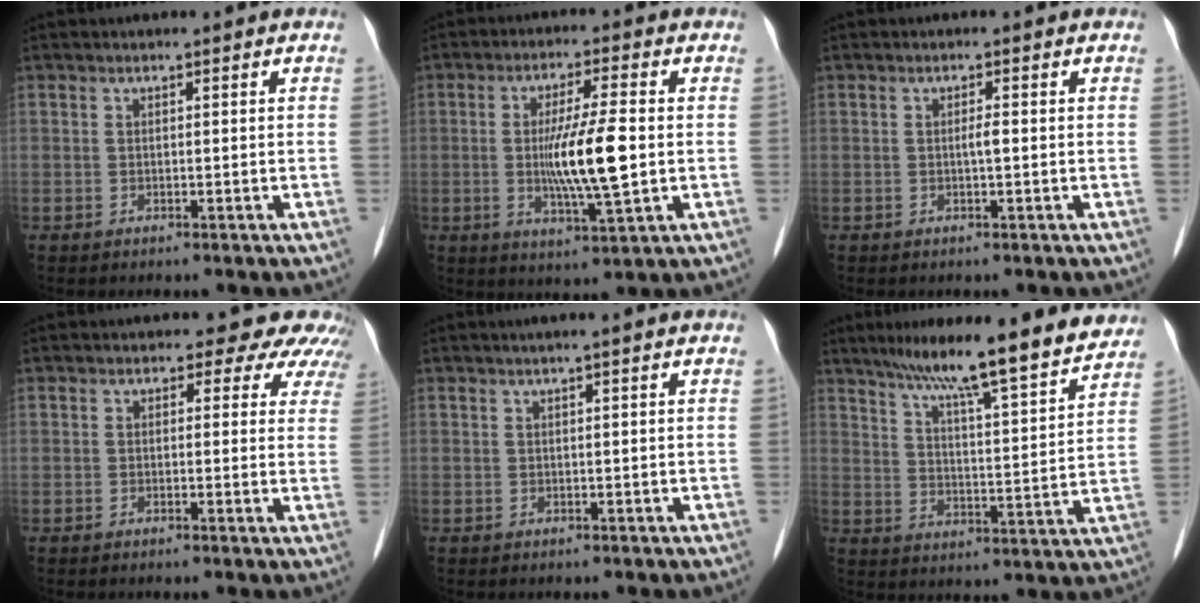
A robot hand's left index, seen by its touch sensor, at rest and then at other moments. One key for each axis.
{"total": 9.6, "fx": -0.5, "fy": 0.8, "fz": 9.5, "tx": -0.180, "ty": -0.012, "tz": -0.010}
{"total": 1.0, "fx": -0.1, "fy": 0.0, "fz": 1.0, "tx": -0.021, "ty": 0.000, "tz": -0.001}
{"total": 7.6, "fx": 6.5, "fy": 3.6, "fz": 1.3, "tx": 0.017, "ty": 0.002, "tz": 0.040}
{"total": 0.7, "fx": 0.4, "fy": -0.2, "fz": 0.6, "tx": -0.018, "ty": 0.004, "tz": 0.014}
{"total": 16.6, "fx": 14.3, "fy": 1.0, "fz": 8.4, "tx": -0.129, "ty": 0.002, "tz": 0.207}